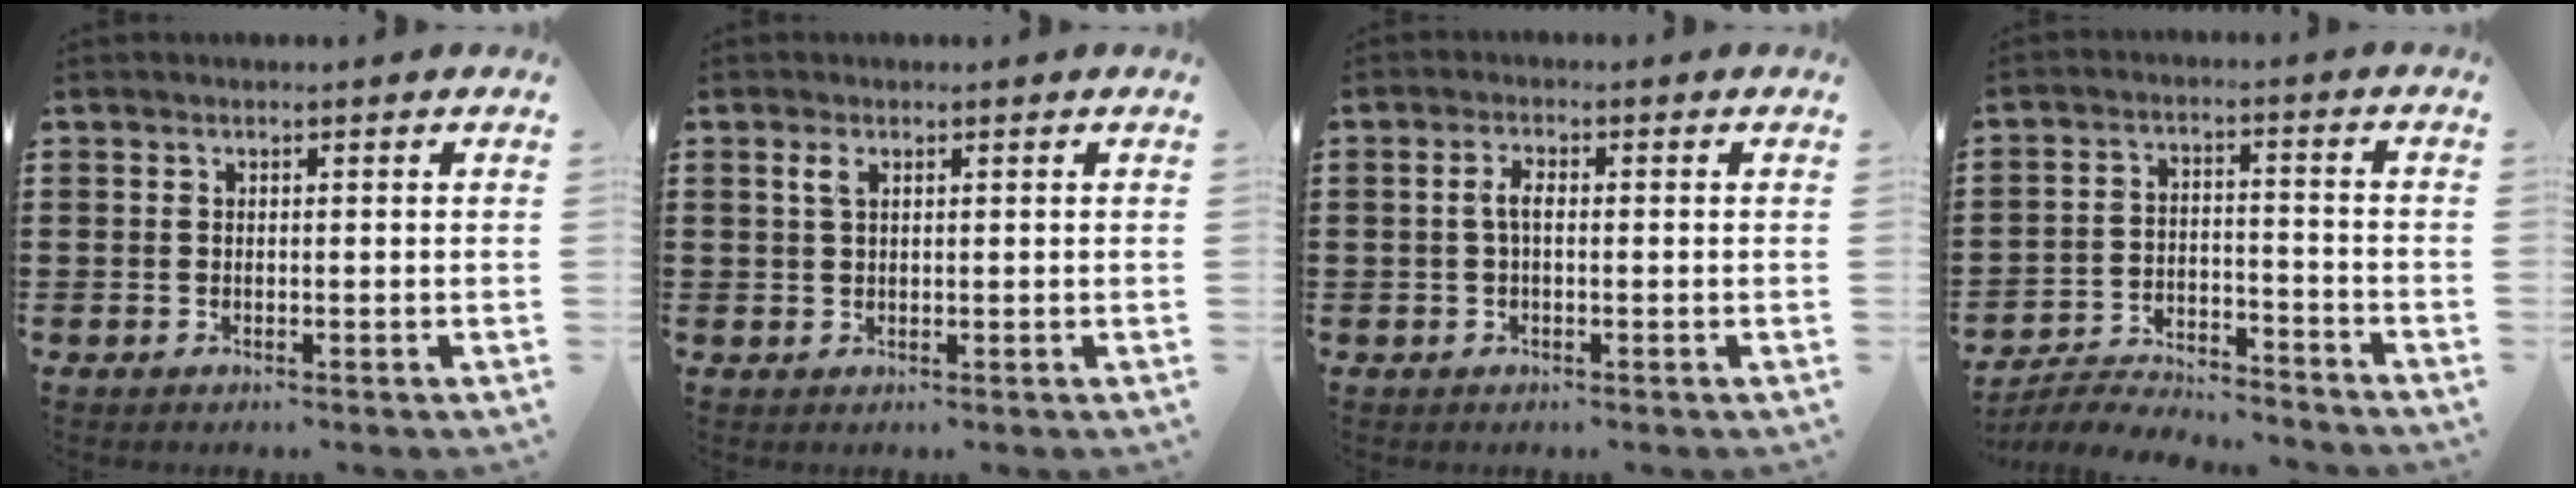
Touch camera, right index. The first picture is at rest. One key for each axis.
{"total": 1.7, "fx": 0.7, "fy": 0.7, "fz": 1.4, "tx": -0.032, "ty": 0.003, "tz": 0.012}
{"total": 2.5, "fx": -0.3, "fy": 0.9, "fz": 2.3, "tx": -0.052, "ty": -0.002, "tz": -0.008}
{"total": 5.3, "fx": -5.2, "fy": 0.4, "fz": 0.8, "tx": -0.029, "ty": 0.001, "tz": -0.108}